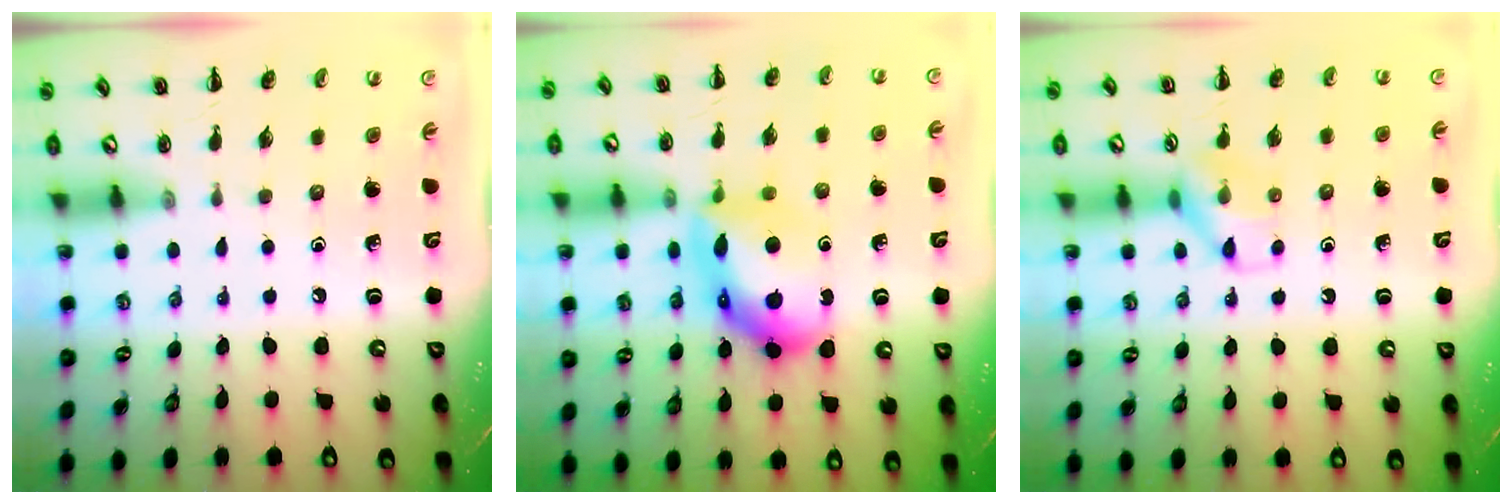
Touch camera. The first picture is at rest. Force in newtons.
{"total": 15.3, "press": 15.3, "slide": 0.9}
{"total": 10.5, "press": 10.4, "slide": 1.3}